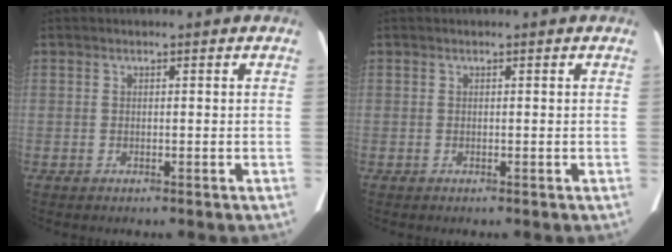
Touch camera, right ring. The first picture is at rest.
{"total": 0.0}